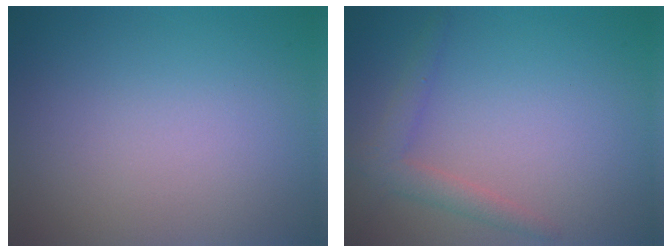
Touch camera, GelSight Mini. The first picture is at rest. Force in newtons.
{"total": 2.3, "press": 2.3, "slide": 0.1}